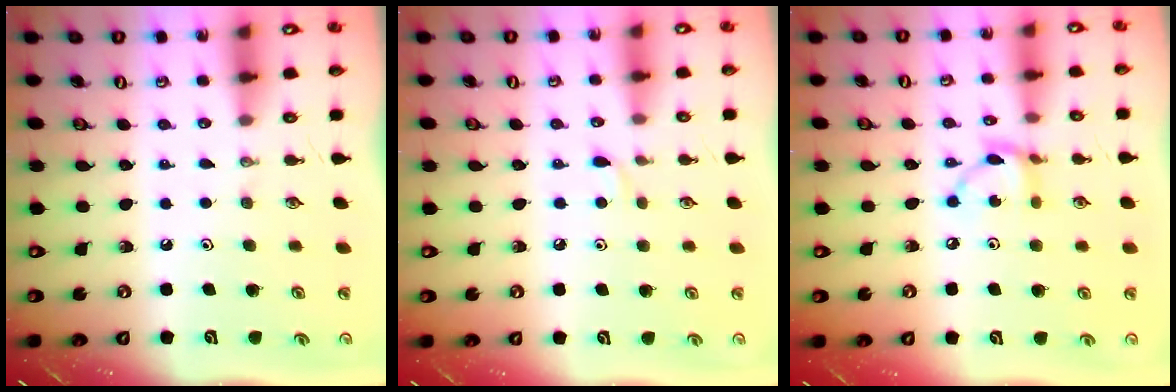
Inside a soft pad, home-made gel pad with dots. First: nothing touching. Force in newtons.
{"total": 3.5, "press": 3.5, "slide": 0.4}
{"total": 7.3, "press": 7.3, "slide": 0.3}